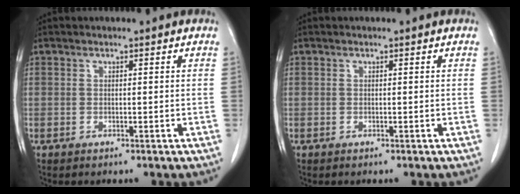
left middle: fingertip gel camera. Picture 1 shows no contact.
{"total": 0.0}